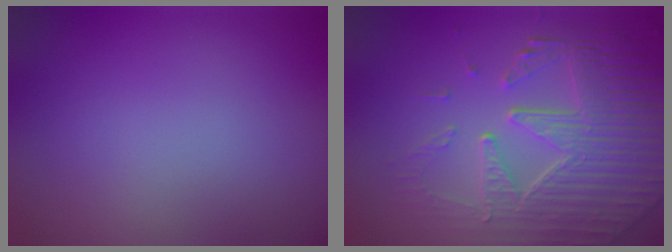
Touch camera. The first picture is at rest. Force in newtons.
{"total": 8.4, "press": 5.8, "slide": 6.1}